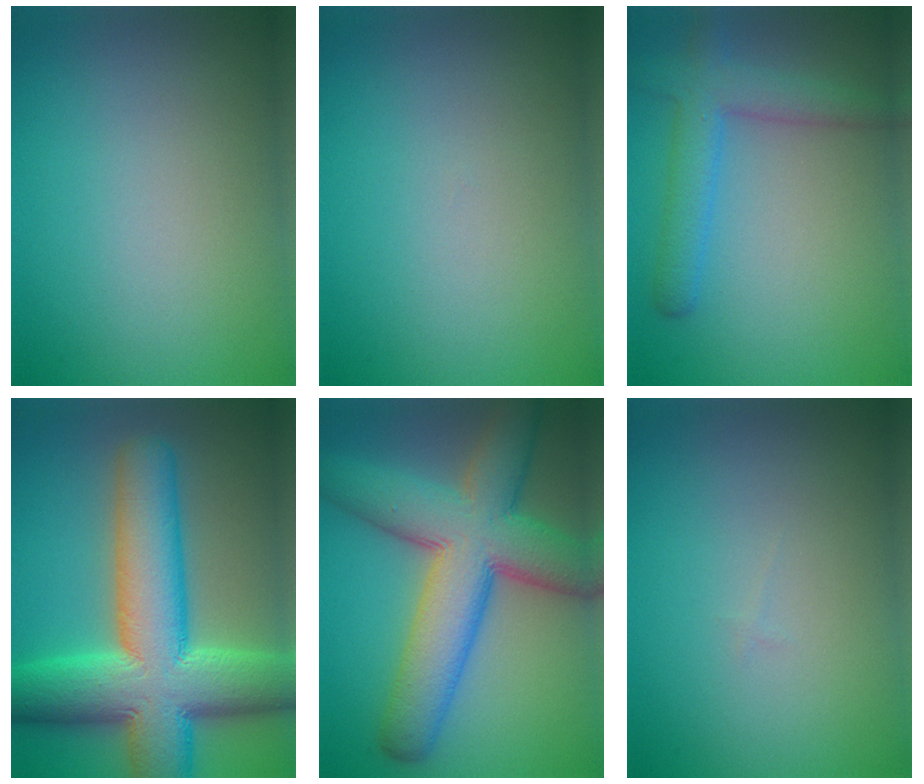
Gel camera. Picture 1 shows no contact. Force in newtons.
{"total": 0.0}
{"total": 4.1, "press": 4.1, "slide": 0.2}
{"total": 13.8, "press": 13.7, "slide": 0.7}
{"total": 11.1, "press": 11.1, "slide": 0.3}
{"total": 0.0}